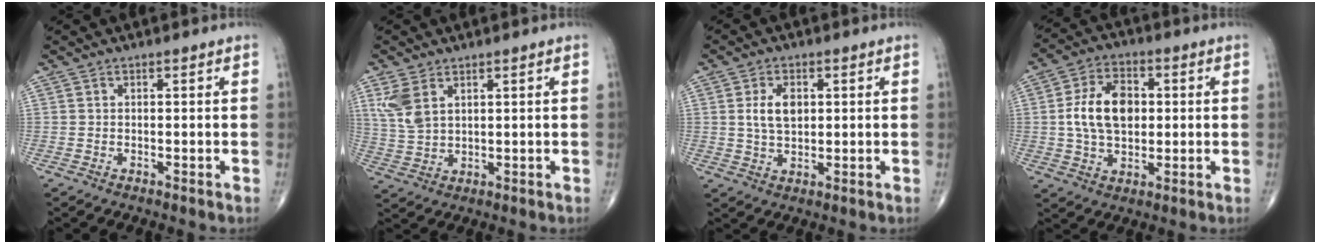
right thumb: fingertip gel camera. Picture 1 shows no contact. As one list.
[{"total": 6.1, "force": [2.9, 3.5, 4.2], "torque": [-0.092, -0.005, 0.069]}, {"total": 5.4, "force": [1.1, 3.3, 4.2], "torque": [-0.071, -0.003, 0.021]}, {"total": 11.5, "force": [0.8, 7.5, 8.7], "torque": [-0.141, 0.008, 0.014]}]